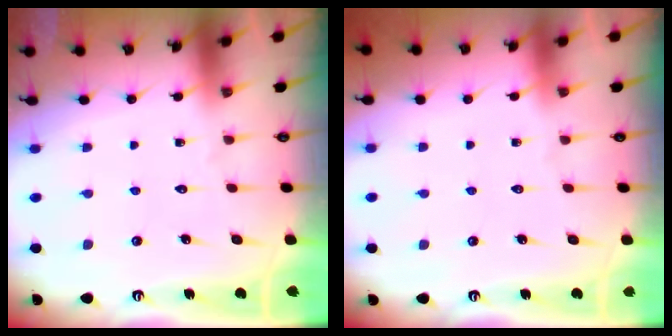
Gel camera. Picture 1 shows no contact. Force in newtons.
{"total": 0.0}